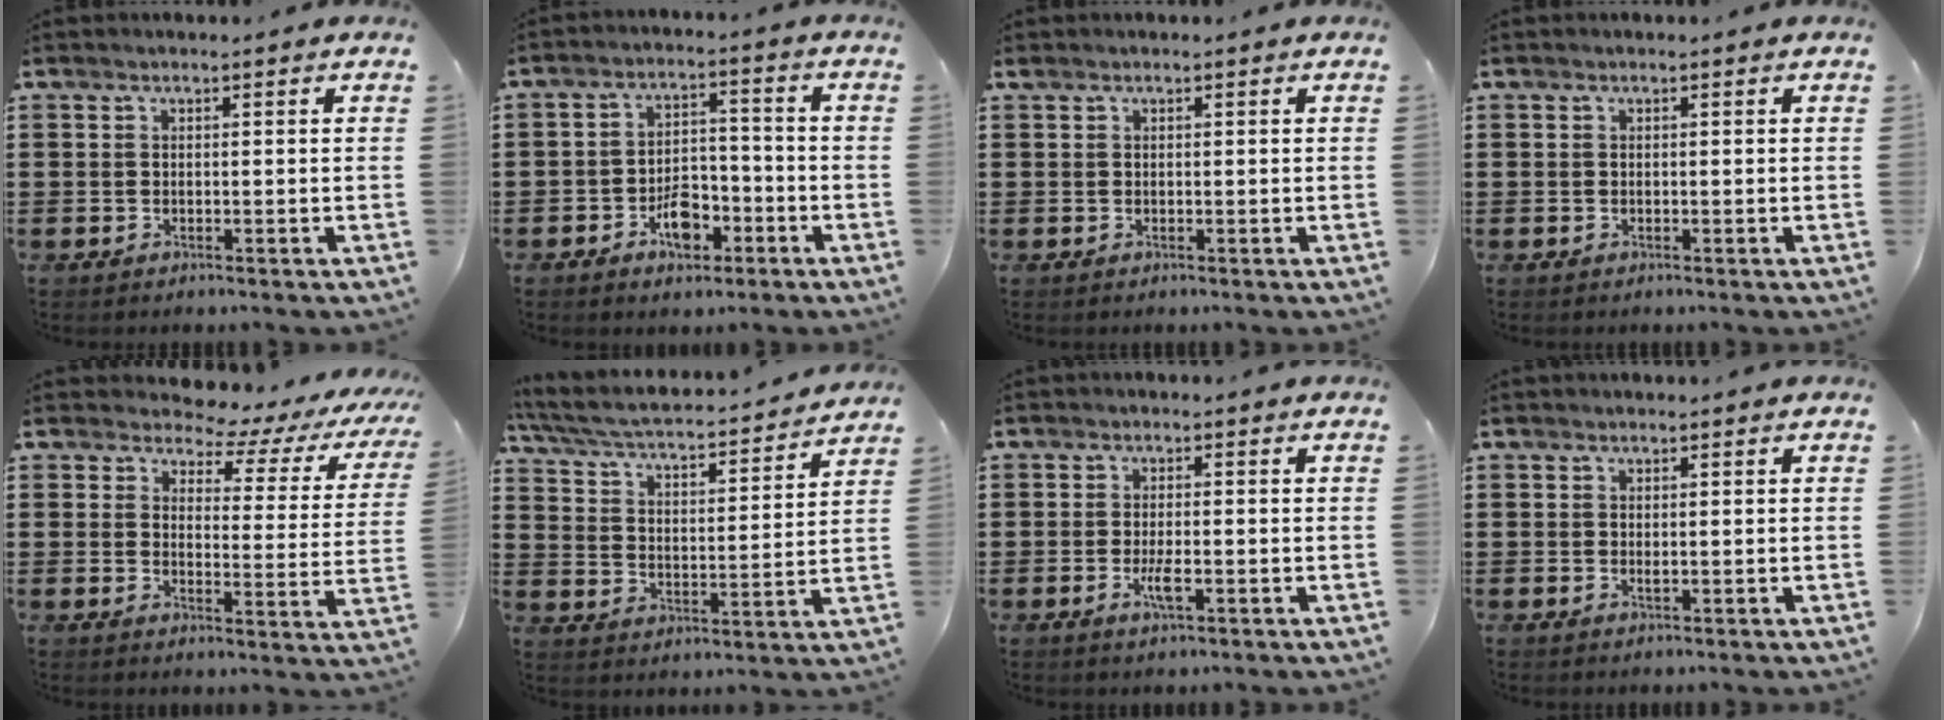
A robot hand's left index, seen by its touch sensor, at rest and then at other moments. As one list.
[{"total": 6.0, "force": [-3.1, 3.5, 3.7], "torque": [-0.052, 0.011, -0.056]}, {"total": 0.0}, {"total": 0.0}, {"total": 3.8, "force": [3.1, 1.7, 1.3], "torque": [-0.032, -0.026, 0.043]}, {"total": 3.9, "force": [3.5, 0.3, 1.8], "torque": [-0.054, -0.033, 0.049]}, {"total": 2.9, "force": [-0.8, 0.6, 2.8], "torque": [-0.062, -0.008, -0.018]}, {"total": 0.7, "force": [0.3, 0.1, 0.7], "torque": [-0.014, -0.003, 0.006]}]